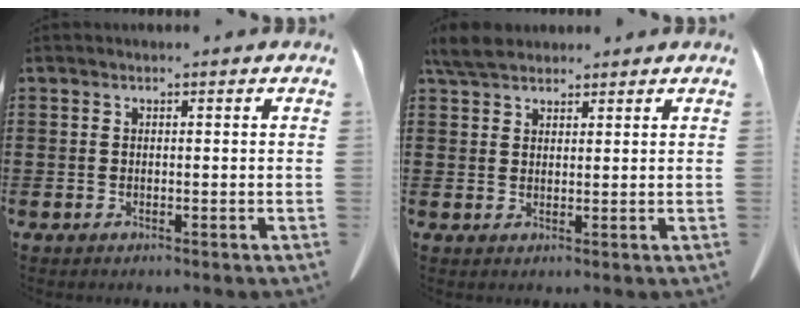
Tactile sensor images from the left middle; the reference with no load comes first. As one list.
[{"total": 4.3, "force": [3.8, 1.4, 1.7], "torque": [-0.045, -0.002, 0.074]}]